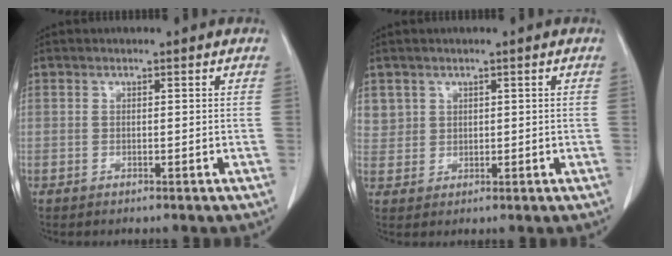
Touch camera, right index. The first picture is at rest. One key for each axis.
{"total": 3.1, "fx": 1.5, "fy": 2.7, "fz": 0.0, "tx": 0.015, "ty": 0.005, "tz": 0.027}